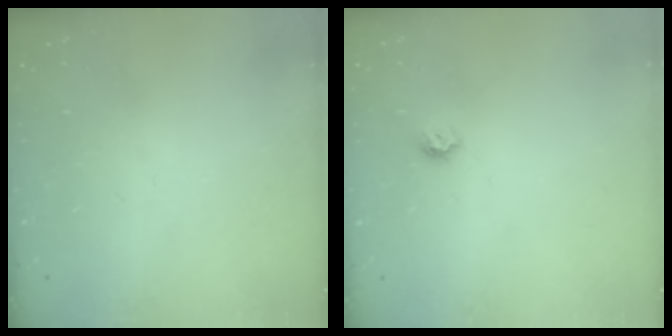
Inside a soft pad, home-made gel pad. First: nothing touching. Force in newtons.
{"total": 5.7, "press": 5.6, "slide": 0.8}